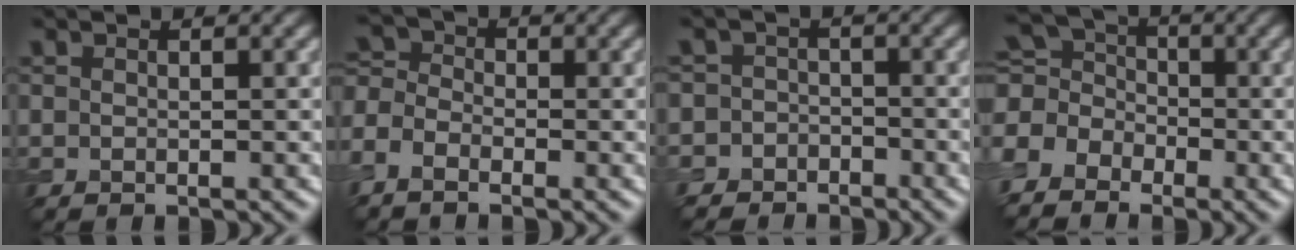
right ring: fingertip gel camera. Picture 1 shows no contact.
{"total": 3.9, "force": [-2.3, 2.4, 2.1], "torque": [-0.044, 0.004, -0.050]}
{"total": 4.1, "force": [-2.3, 3.4, -0.5], "torque": [0.057, 0.004, -0.056]}
{"total": 5.2, "force": [-2.3, 4.1, 2.3], "torque": [-0.050, 0.005, -0.048]}